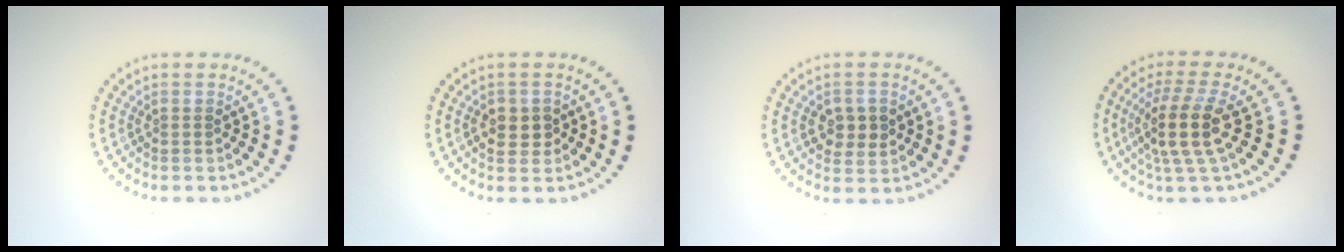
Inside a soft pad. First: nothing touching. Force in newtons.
{"total": 2.4, "press": 2.4, "slide": 0.5}
{"total": 2.6, "press": 2.6, "slide": 0.3}
{"total": 4.4, "press": 3.4, "slide": 2.7}